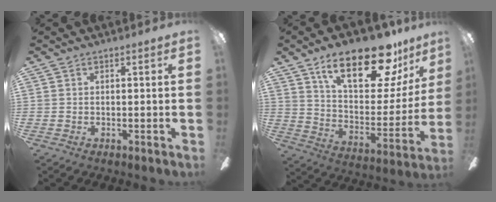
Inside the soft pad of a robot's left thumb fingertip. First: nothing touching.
{"total": 24.1, "force": [16.3, 9.2, 15.2], "torque": [-0.238, -0.091, 0.275]}